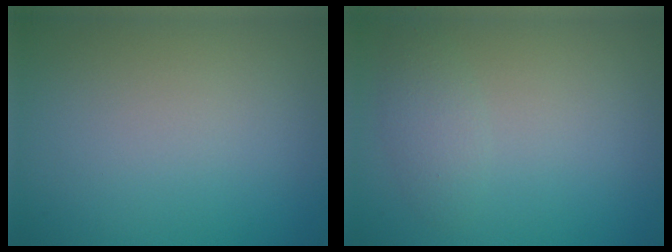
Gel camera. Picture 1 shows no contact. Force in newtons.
{"total": 1.7, "press": 1.7, "slide": 0.1}